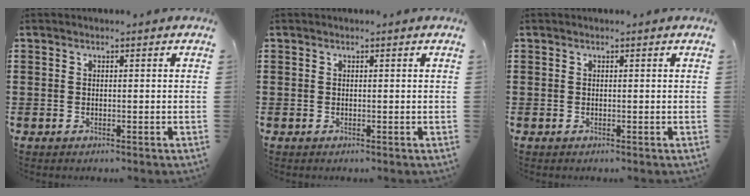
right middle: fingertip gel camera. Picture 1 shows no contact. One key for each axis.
{"total": 0.0}
{"total": 0.0}